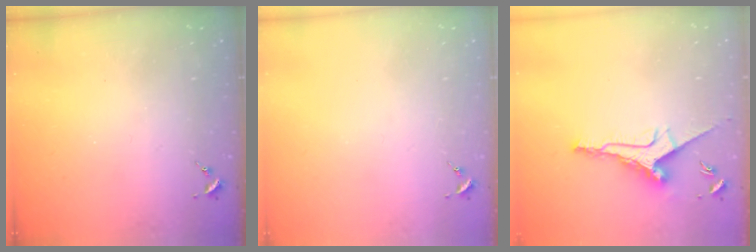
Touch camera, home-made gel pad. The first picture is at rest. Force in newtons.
{"total": 0.0}
{"total": 10.5, "press": 10.5, "slide": 0.3}